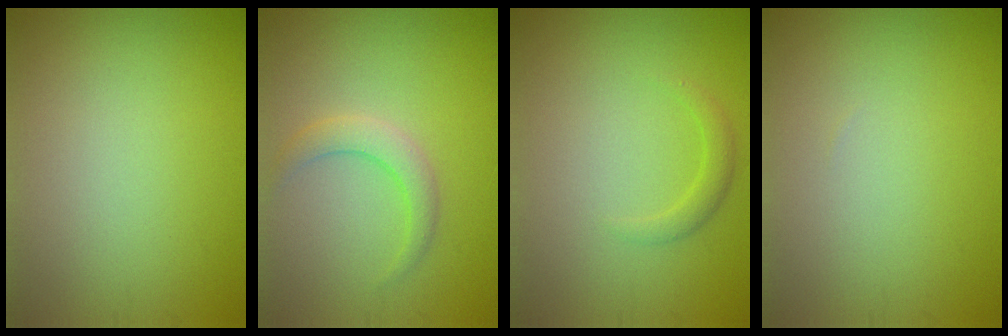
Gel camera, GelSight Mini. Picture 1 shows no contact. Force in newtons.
{"total": 2.4, "press": 2.4, "slide": 0.1}
{"total": 1.3, "press": 1.3, "slide": 0.2}
{"total": 0.0}